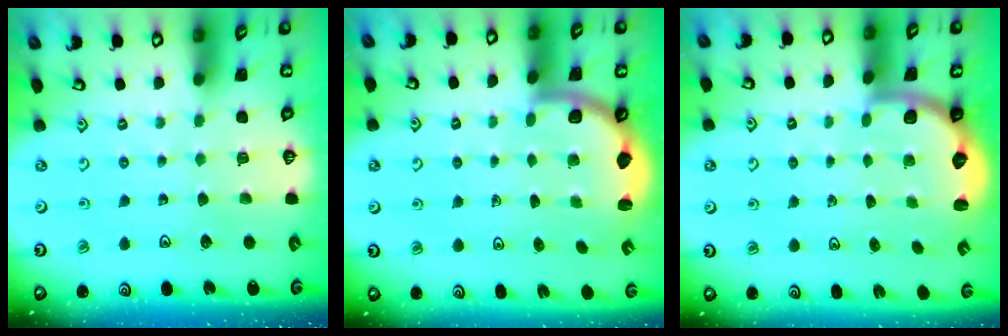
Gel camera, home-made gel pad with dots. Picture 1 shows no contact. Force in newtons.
{"total": 2.4, "press": 2.3, "slide": 0.6}
{"total": 2.5, "press": 2.2, "slide": 1.3}